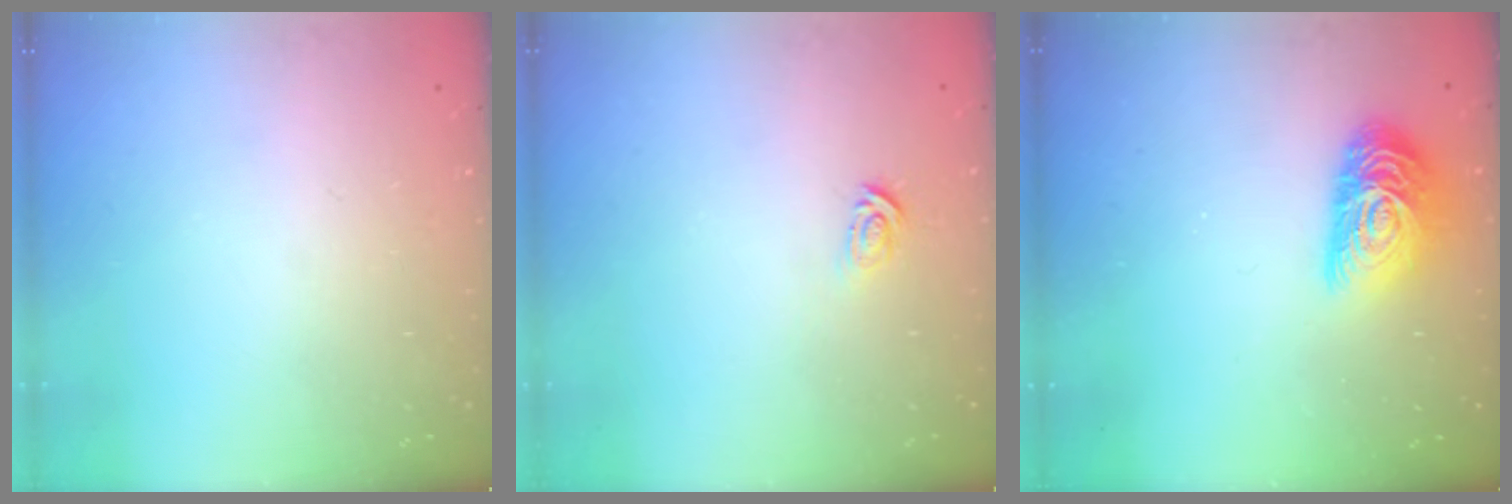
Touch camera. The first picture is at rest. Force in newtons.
{"total": 2.8, "press": 2.8, "slide": 0.2}
{"total": 14.2, "press": 14.2, "slide": 1.1}